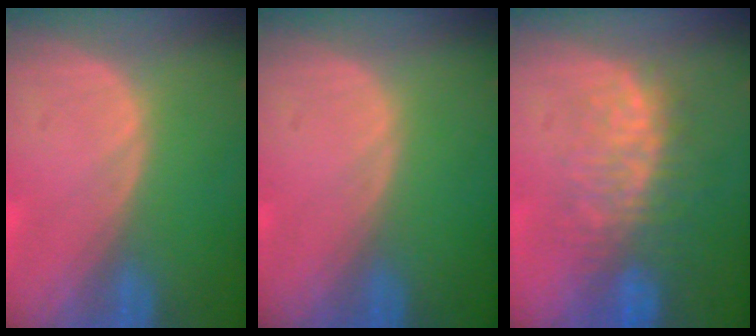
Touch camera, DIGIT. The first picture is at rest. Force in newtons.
{"total": 0.0}
{"total": 8.1, "press": 7.5, "slide": 3.1}